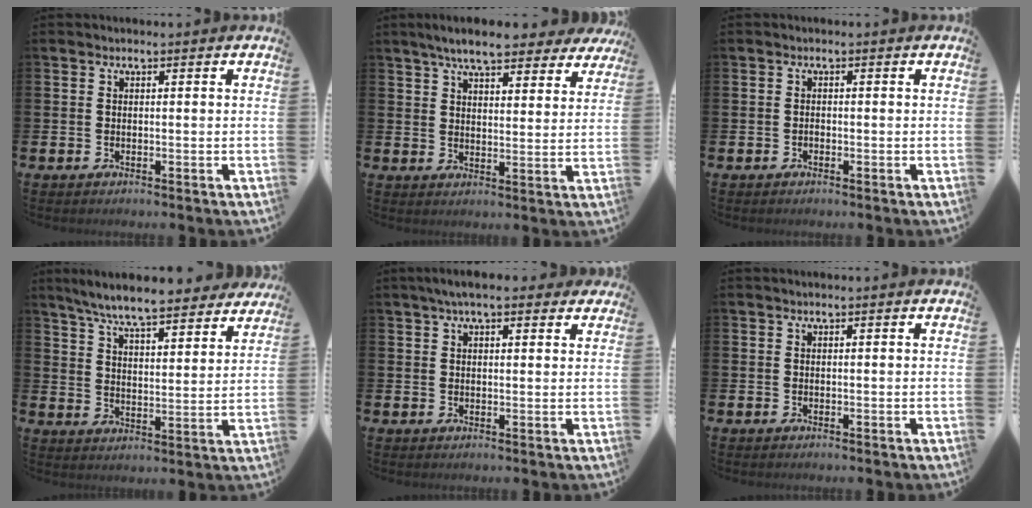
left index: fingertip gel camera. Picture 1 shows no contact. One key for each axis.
{"total": 7.6, "fx": 6.8, "fy": 1.6, "fz": 3.0, "tx": -0.071, "ty": -0.024, "tz": 0.121}
{"total": 0.6, "fx": -0.5, "fy": 0.3, "fz": 0.2, "tx": -0.012, "ty": 0.002, "tz": -0.008}
{"total": 8.2, "fx": 7.6, "fy": 0.8, "fz": 2.8, "tx": -0.079, "ty": -0.048, "tz": 0.134}
{"total": 4.2, "fx": 3.3, "fy": 1.3, "fz": 2.4, "tx": -0.044, "ty": -0.002, "tz": 0.057}
{"total": 0.0}